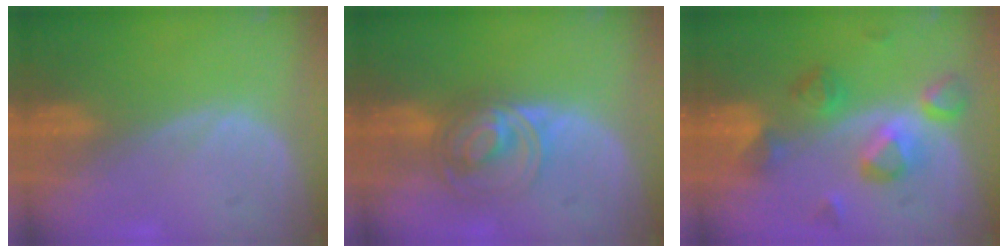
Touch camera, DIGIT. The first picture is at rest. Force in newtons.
{"total": 7.2, "press": 6.1, "slide": 3.9}
{"total": 7.4, "press": 7.3, "slide": 0.8}